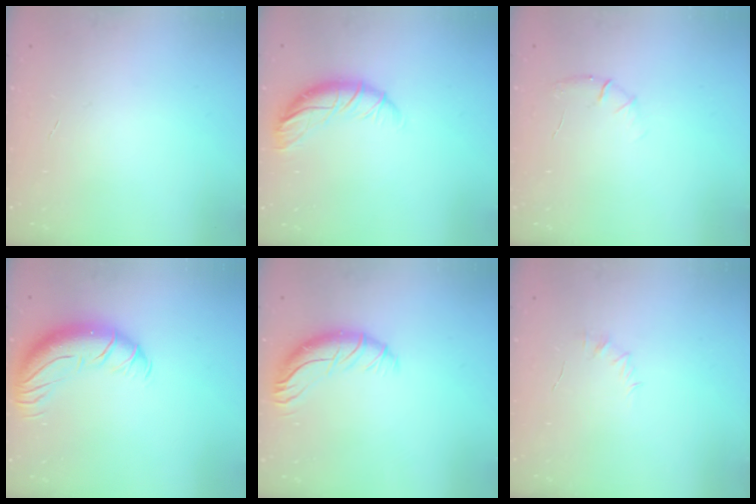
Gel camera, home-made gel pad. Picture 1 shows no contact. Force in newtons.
{"total": 9.9, "press": 9.9, "slide": 0.8}
{"total": 5.5, "press": 5.2, "slide": 1.6}
{"total": 12.6, "press": 12.3, "slide": 2.8}
{"total": 11.9, "press": 11.6, "slide": 2.6}
{"total": 4.5, "press": 4.3, "slide": 1.4}